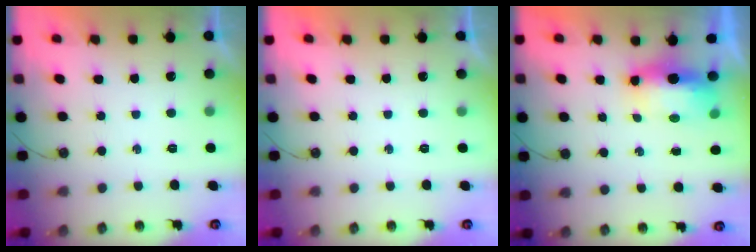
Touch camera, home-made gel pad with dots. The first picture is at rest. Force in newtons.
{"total": 0.0}
{"total": 15.6, "press": 9.1, "slide": 12.7}